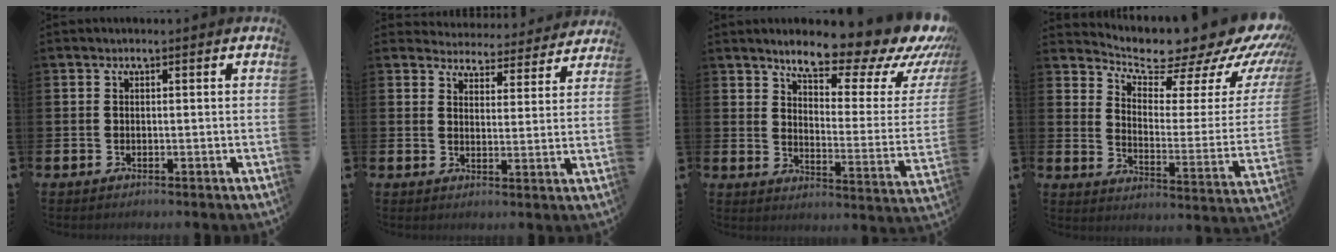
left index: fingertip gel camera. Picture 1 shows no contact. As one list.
[{"total": 4.6, "force": [4.4, 1.2, 0.0], "torque": [-0.006, -0.043, 0.073]}, {"total": 11.7, "force": [9.7, 3.5, 5.5], "torque": [-0.098, -0.073, 0.155]}, {"total": 9.3, "force": [8.6, 2.5, 2.7], "torque": [-0.061, -0.090, 0.131]}]